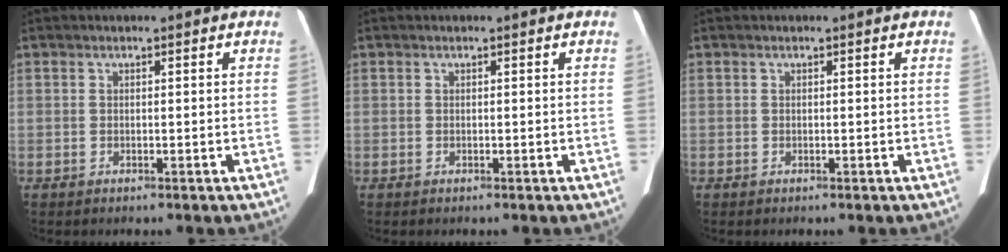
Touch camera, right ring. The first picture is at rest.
{"total": 0.0}
{"total": 0.0}